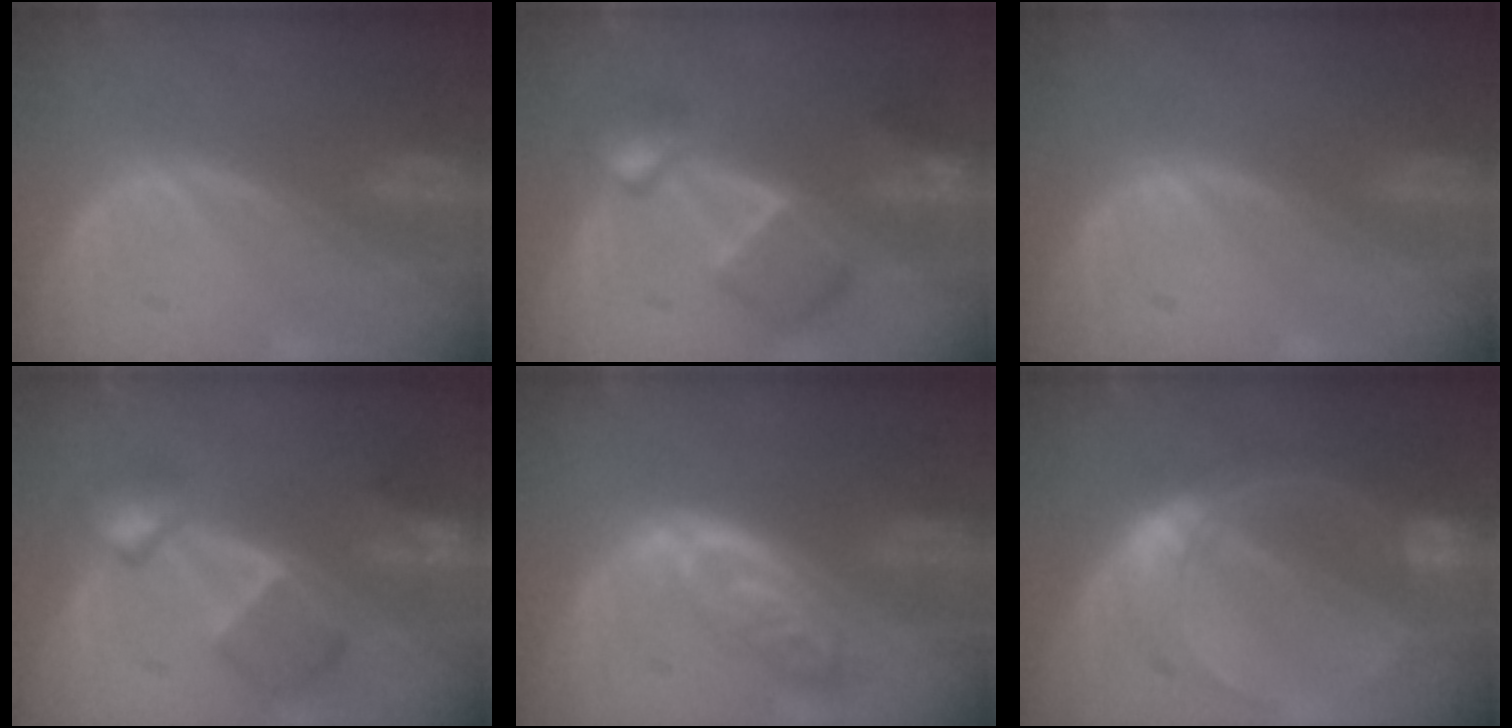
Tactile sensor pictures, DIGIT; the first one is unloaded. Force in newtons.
{"total": 7.7, "press": 6.7, "slide": 3.9}
{"total": 0.0}
{"total": 7.6, "press": 6.7, "slide": 3.7}
{"total": 5.2, "press": 5.2, "slide": 0.4}
{"total": 8.3, "press": 8.3, "slide": 0.7}